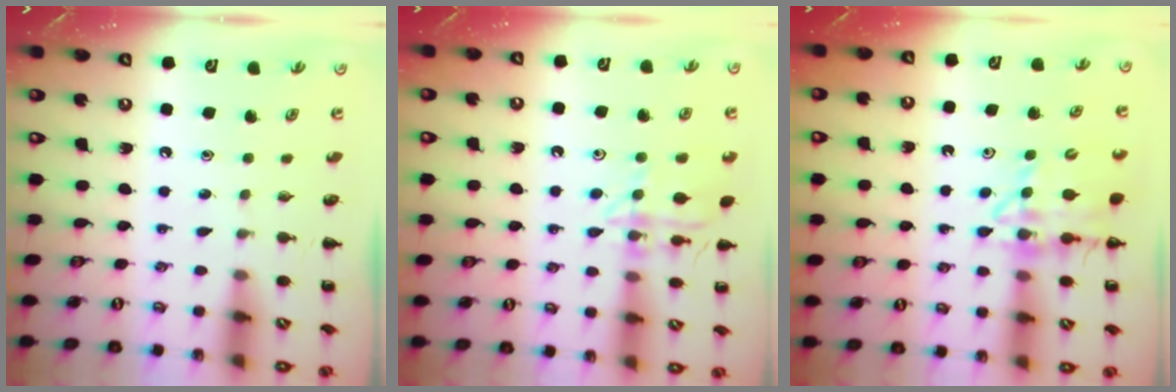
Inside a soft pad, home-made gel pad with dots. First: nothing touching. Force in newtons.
{"total": 13.7, "press": 13.7, "slide": 0.4}
{"total": 12.8, "press": 12.3, "slide": 3.2}